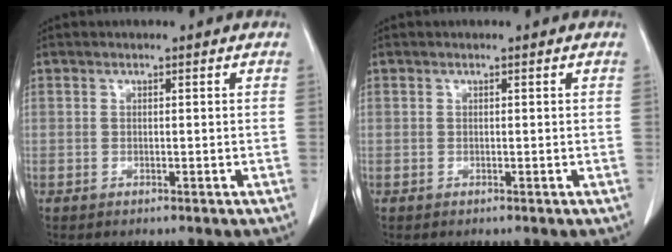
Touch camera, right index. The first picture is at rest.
{"total": 0.0}